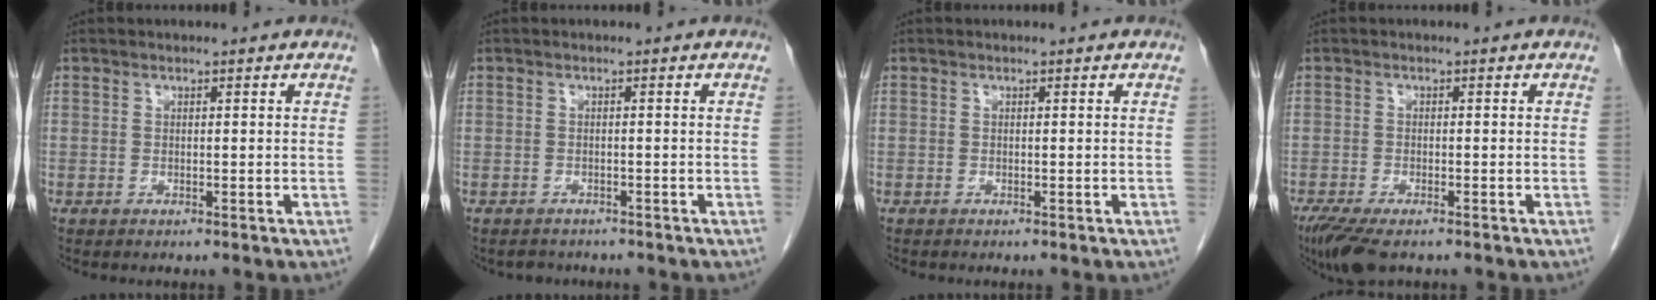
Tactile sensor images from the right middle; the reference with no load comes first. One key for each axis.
{"total": 2.2, "fx": -2.0, "fy": 1.0, "fz": -0.1, "tx": -0.004, "ty": -0.001, "tz": -0.030}
{"total": 0.0}
{"total": 6.6, "fx": -4.9, "fy": 1.8, "fz": 4.1, "tx": -0.071, "ty": -0.016, "tz": -0.081}